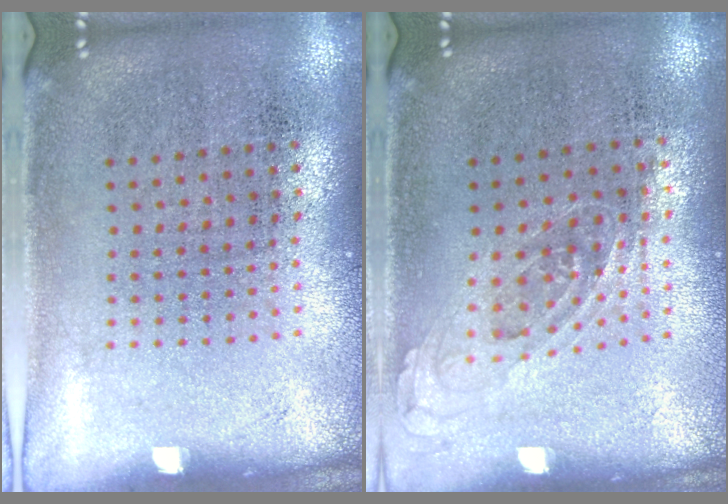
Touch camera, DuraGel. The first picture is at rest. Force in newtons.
{"total": 0.7, "press": 0.6, "slide": 0.3}